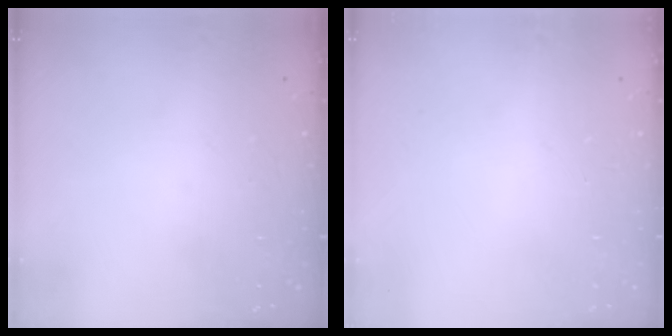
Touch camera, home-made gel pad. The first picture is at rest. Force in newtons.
{"total": 0.0}